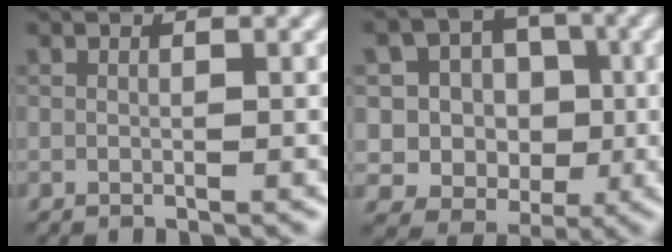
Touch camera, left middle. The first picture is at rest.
{"total": 7.5, "force": [0.5, 7.0, 2.8], "torque": [-0.043, 0.027, -0.024]}